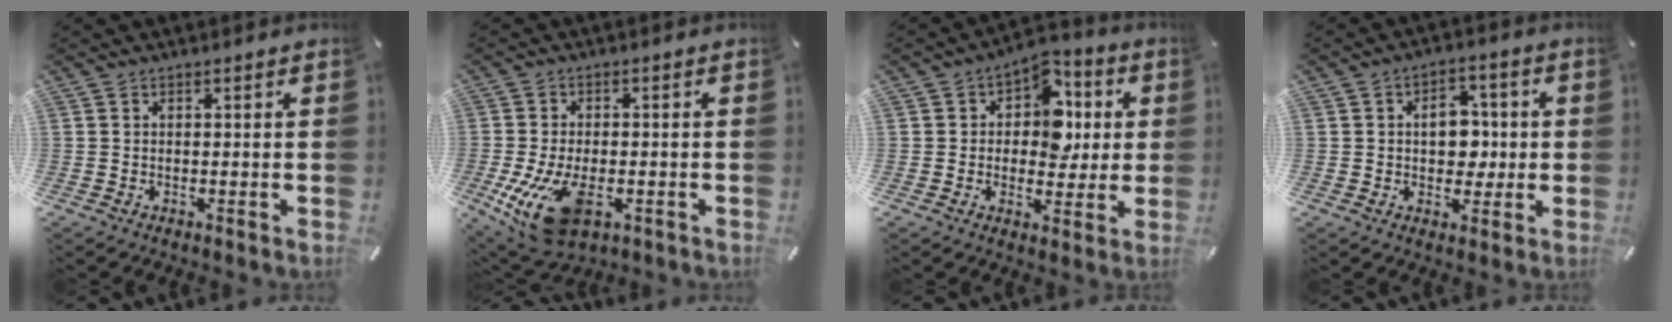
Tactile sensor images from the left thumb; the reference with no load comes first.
{"total": 12.5, "force": [-3.8, 7.0, 9.6], "torque": [-0.204, -0.005, -0.065]}
{"total": 10.3, "force": [1.7, 8.2, 6.0], "torque": [-0.082, -0.010, 0.030]}
{"total": 8.6, "force": [0.3, 6.2, 5.9], "torque": [-0.076, 0.005, 0.001]}